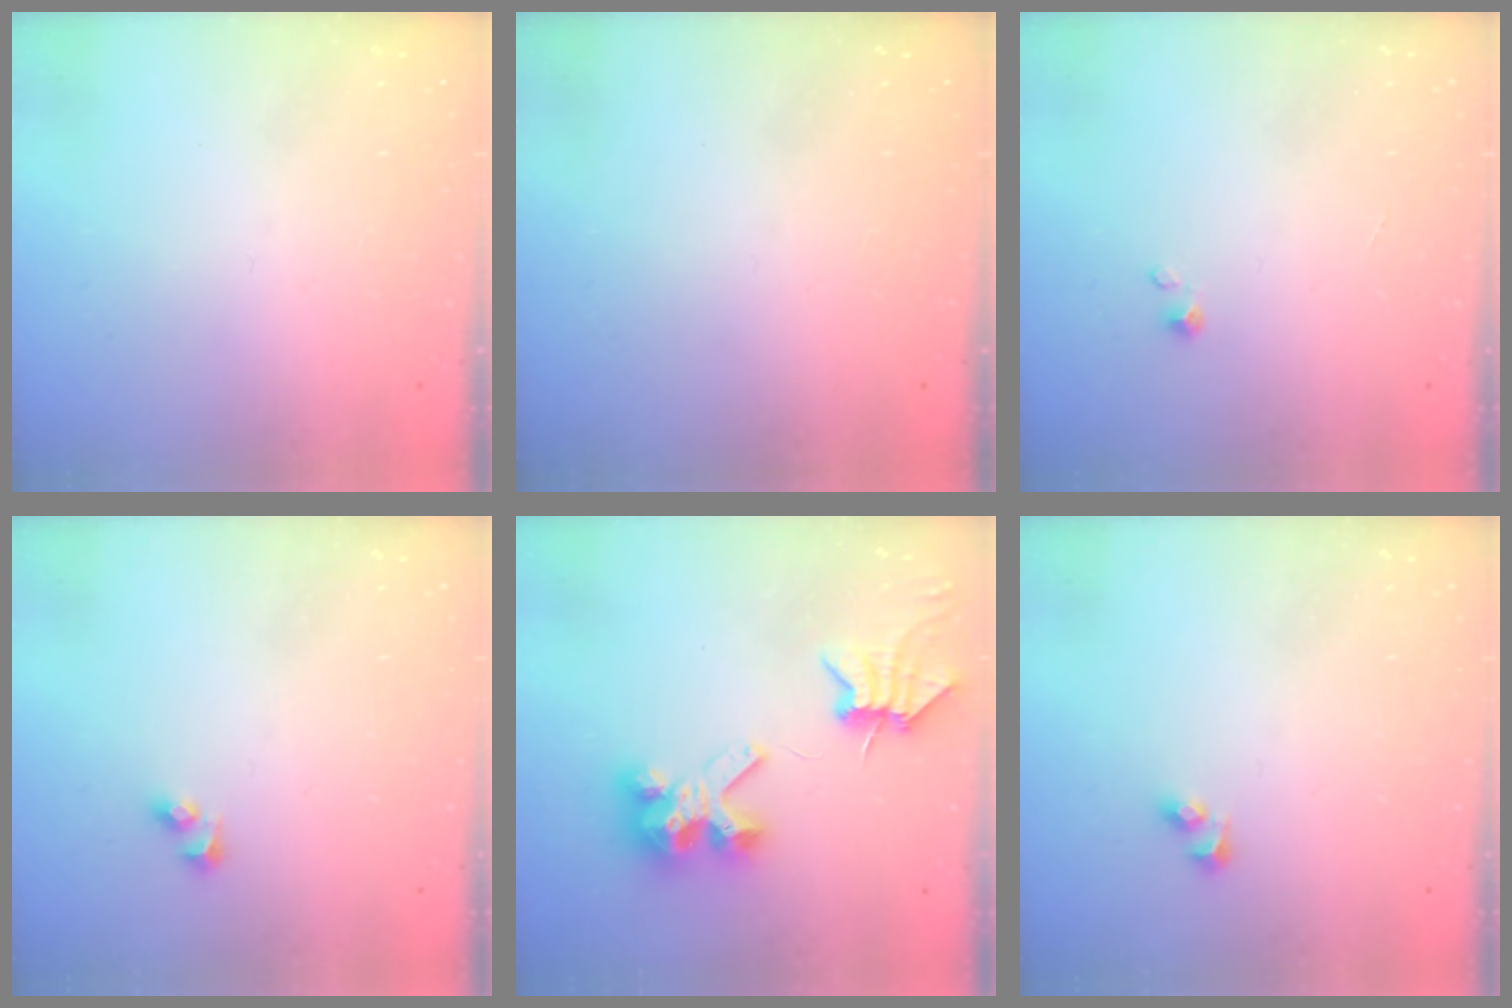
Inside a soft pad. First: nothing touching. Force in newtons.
{"total": 0.0}
{"total": 0.7, "press": 0.7, "slide": 0.1}
{"total": 2.7, "press": 2.4, "slide": 1.1}
{"total": 7.0, "press": 7.0, "slide": 0.9}
{"total": 2.7, "press": 2.4, "slide": 1.1}